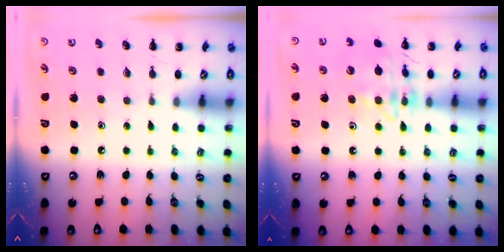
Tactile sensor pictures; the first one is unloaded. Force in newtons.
{"total": 14.8, "press": 14.7, "slide": 1.2}